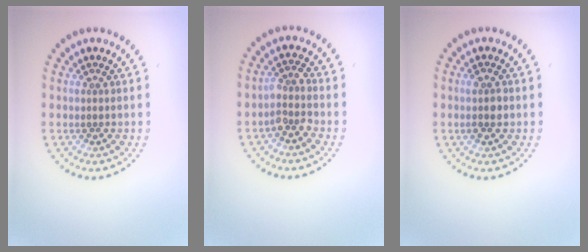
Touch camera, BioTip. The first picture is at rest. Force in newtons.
{"total": 2.1, "press": 1.6, "slide": 1.4}
{"total": 1.5, "press": 1.5, "slide": 0.3}